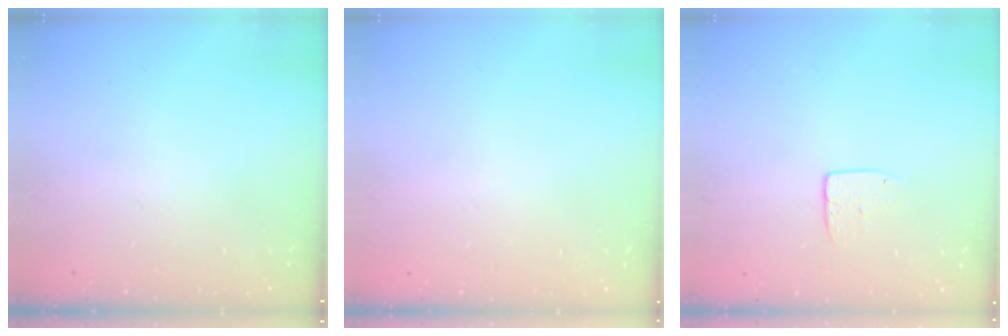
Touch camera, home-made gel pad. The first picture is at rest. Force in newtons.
{"total": 0.0}
{"total": 5.8, "press": 5.7, "slide": 0.6}